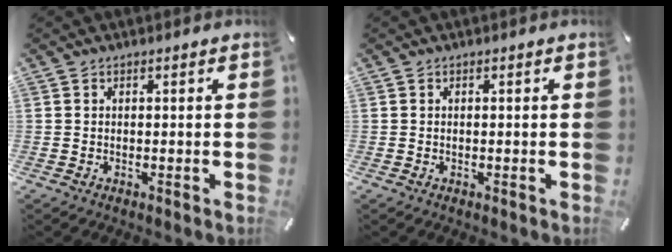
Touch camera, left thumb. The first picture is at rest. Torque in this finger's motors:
{"motor_torque": [-0.02, 0.02, -0.01, 0.00, 0.00]}